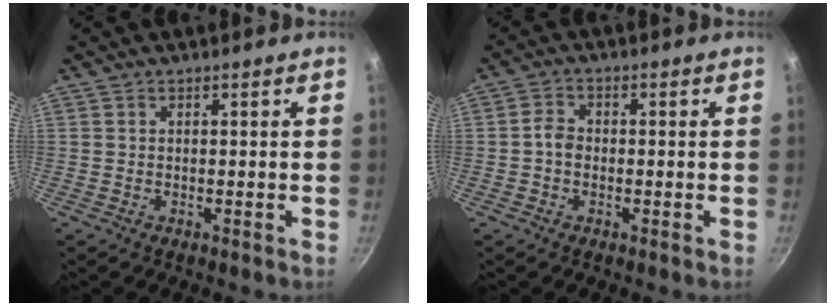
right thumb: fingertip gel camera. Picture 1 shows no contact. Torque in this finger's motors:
{"motor_torque": [-0.36, 0.24, 0.09, 0.35, -0.01]}